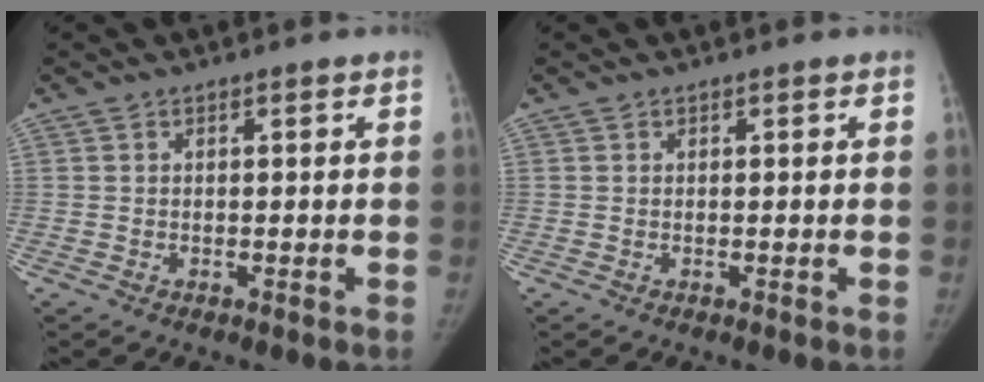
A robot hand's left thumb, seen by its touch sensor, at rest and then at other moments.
{"total": 0.0}